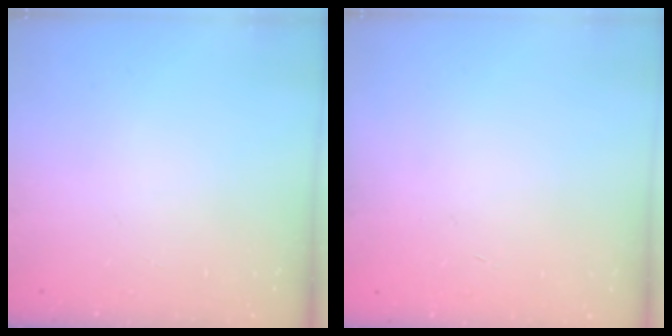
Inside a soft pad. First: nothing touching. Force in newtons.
{"total": 0.6, "press": 0.5, "slide": 0.2}